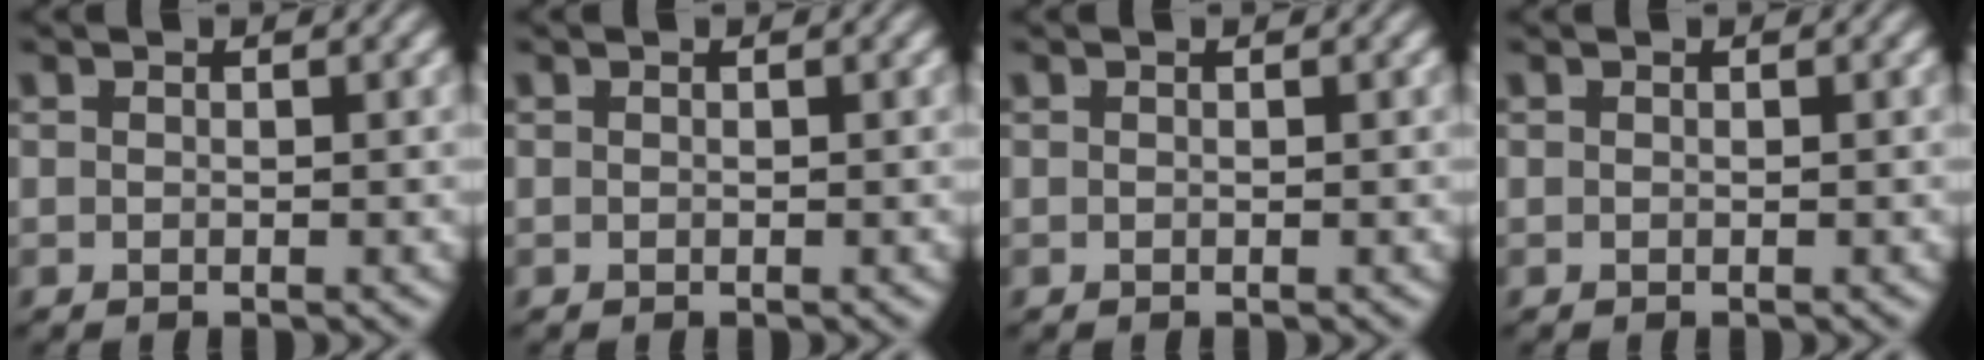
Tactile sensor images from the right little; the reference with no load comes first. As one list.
[{"total": 0.0}, {"total": 0.0}, {"total": 0.0}]